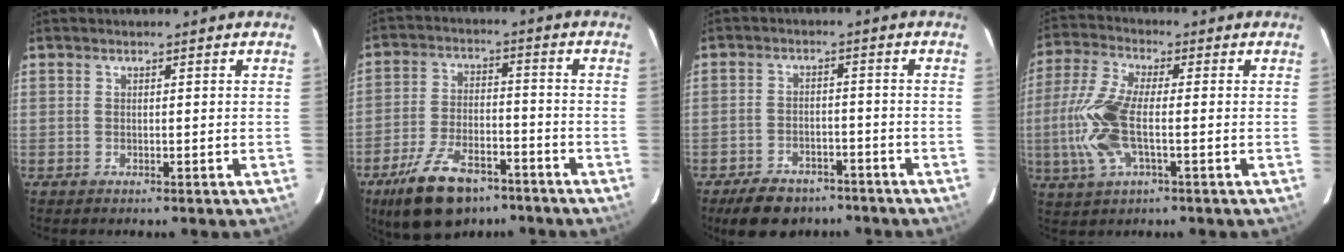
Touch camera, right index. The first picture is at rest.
{"total": 14.4, "force": [-9.7, 6.8, 8.2], "torque": [-0.177, -0.009, -0.161]}
{"total": 10.6, "force": [-8.1, 5.5, 4.0], "torque": [-0.098, 0.009, -0.113]}
{"total": 12.1, "force": [-2.0, 4.5, 11.0], "torque": [-0.250, 0.001, -0.043]}